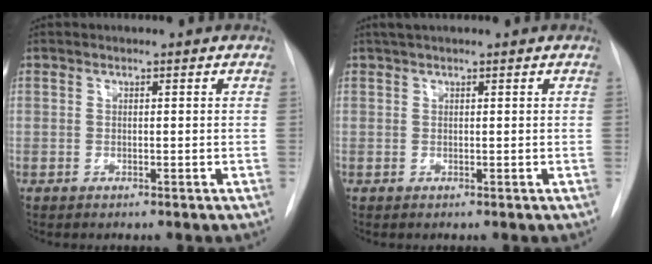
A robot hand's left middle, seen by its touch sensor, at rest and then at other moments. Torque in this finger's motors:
{"motor_torque": [0.11, -0.06, -0.13, -0.01]}